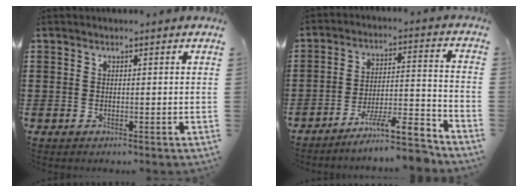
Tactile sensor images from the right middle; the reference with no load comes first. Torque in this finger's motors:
{"motor_torque": [1.81, 0.33, 0.47, 0.12]}